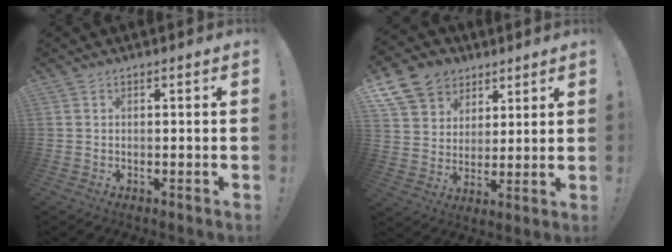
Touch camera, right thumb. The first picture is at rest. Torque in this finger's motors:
{"motor_torque": [0.06, 0.06, 0.23, 0.21, 0.10]}